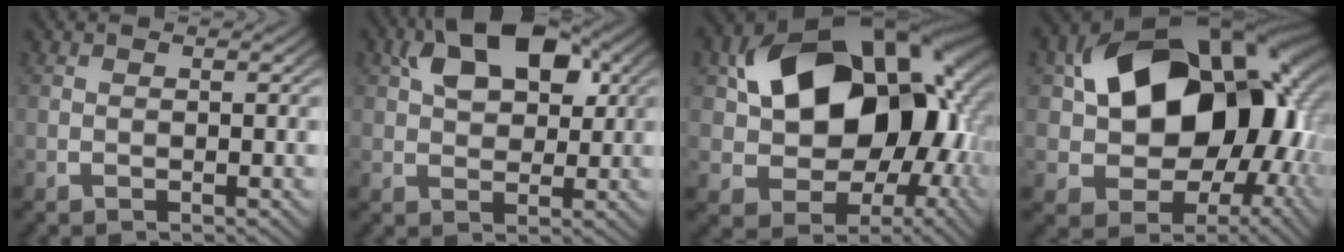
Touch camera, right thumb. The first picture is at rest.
{"total": 7.0, "force": [2.8, 4.0, 5.0], "torque": [-0.074, 0.008, 0.051]}
{"total": 21.9, "force": [1.4, 15.0, 15.9], "torque": [-0.276, -0.045, 0.042]}
{"total": 24.2, "force": [0.5, 16.6, 17.6], "torque": [-0.293, -0.053, 0.031]}